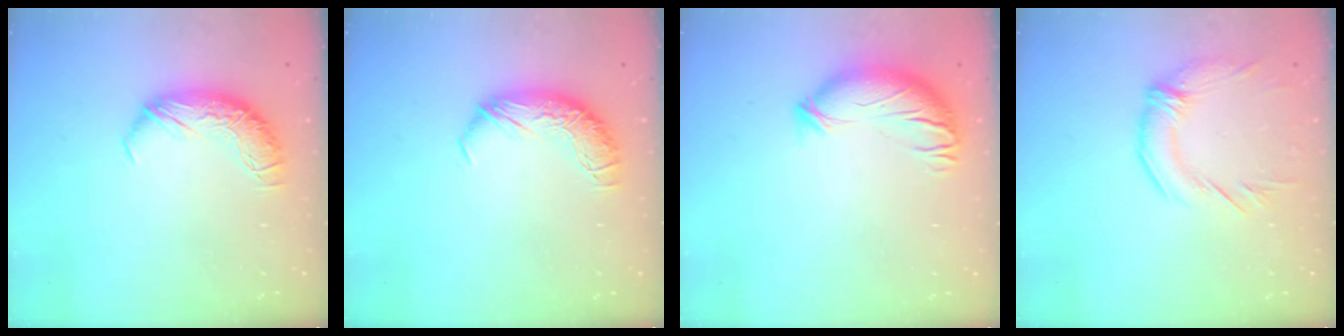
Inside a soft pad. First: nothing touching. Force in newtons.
{"total": 0.0}
{"total": 3.8, "press": 2.8, "slide": 2.6}
{"total": 2.8, "press": 1.9, "slide": 2.2}